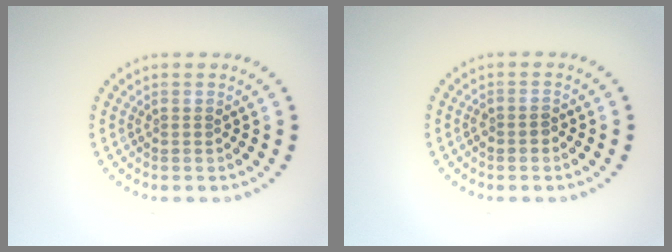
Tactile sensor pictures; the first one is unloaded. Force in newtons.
{"total": 0.9, "press": 0.8, "slide": 0.4}